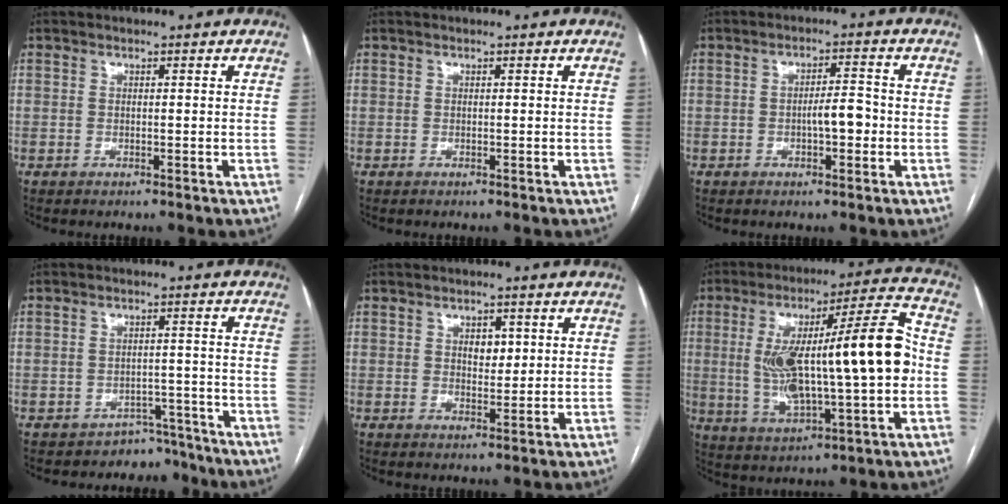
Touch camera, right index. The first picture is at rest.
{"total": 0.0}
{"total": 4.2, "force": [-1.0, 1.2, 3.9], "torque": [-0.062, 0.007, -0.014]}
{"total": 5.2, "force": [-4.2, 2.7, -1.1], "torque": [0.029, 0.041, -0.061]}
{"total": 3.0, "force": [0.9, 1.8, 2.2], "torque": [-0.030, 0.000, 0.015]}
{"total": 20.7, "force": [0.1, 3.3, 20.4], "torque": [-0.358, 0.030, 0.005]}